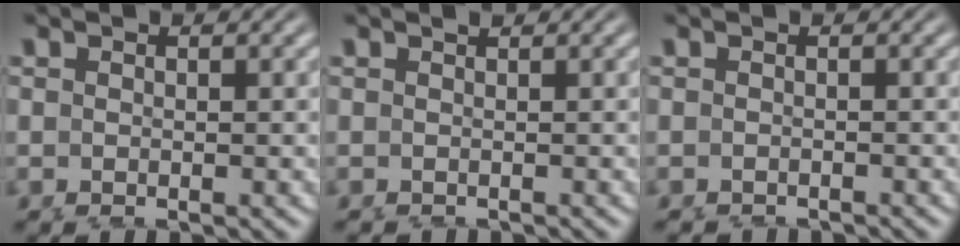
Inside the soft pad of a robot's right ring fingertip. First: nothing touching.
{"total": 0.9, "force": [-0.8, -0.2, -0.3], "torque": [0.005, -0.015, -0.001]}
{"total": 2.0, "force": [-2.0, -0.3, -0.4], "torque": [0.006, -0.017, -0.024]}